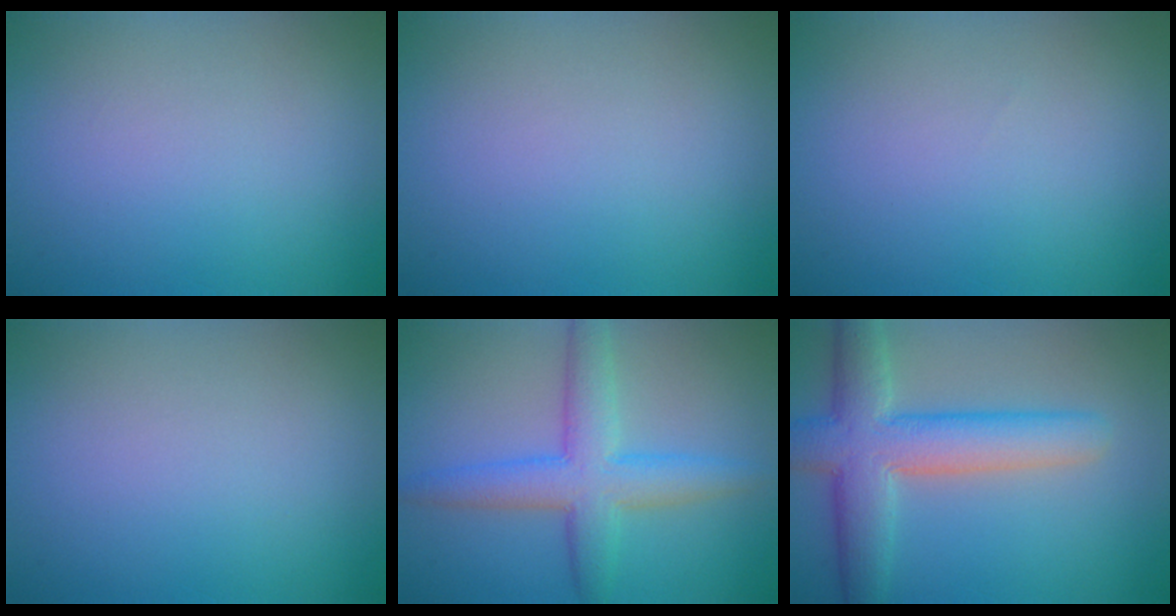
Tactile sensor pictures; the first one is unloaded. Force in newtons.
{"total": 0.0}
{"total": 0.0}
{"total": 0.0}
{"total": 5.5, "press": 5.5, "slide": 0.1}
{"total": 7.5, "press": 7.5, "slide": 0.2}